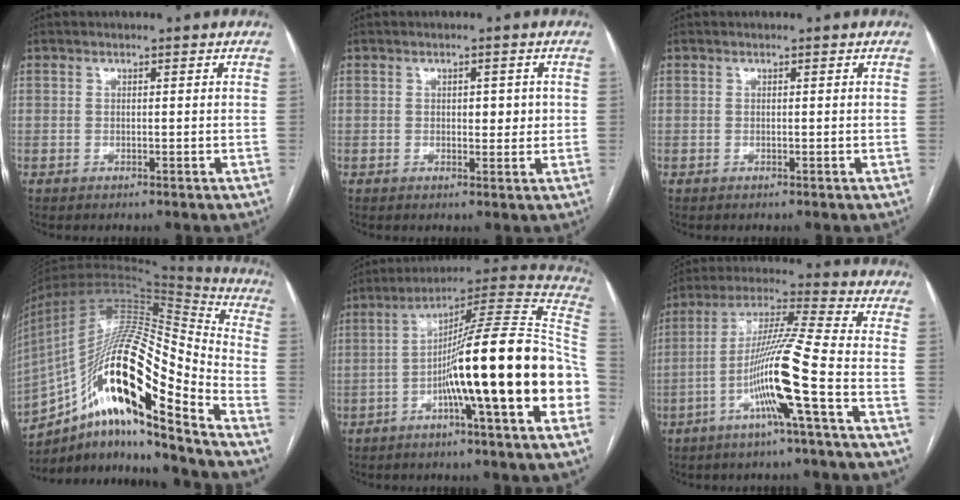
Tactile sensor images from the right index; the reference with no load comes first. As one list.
[{"total": 3.0, "force": [0.4, 1.6, 2.6], "torque": [-0.033, 0.003, 0.005]}, {"total": 0.0}, {"total": 25.2, "force": [-13.4, 4.2, 20.9], "torque": [-0.366, 0.018, -0.234]}, {"total": 23.8, "force": [-5.3, 0.3, 23.2], "torque": [-0.284, 0.021, -0.089]}, {"total": 13.0, "force": [-4.7, -1.5, 12.0], "torque": [-0.228, 0.004, -0.094]}]